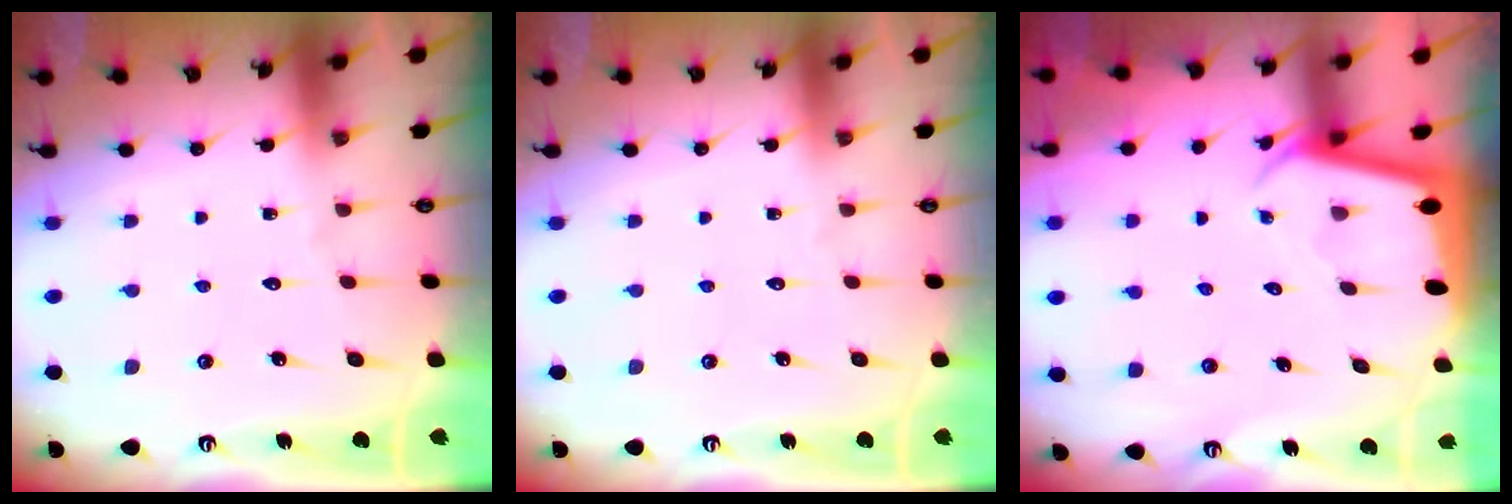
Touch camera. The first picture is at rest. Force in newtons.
{"total": 0.0}
{"total": 2.0, "press": 2.0, "slide": 0.1}